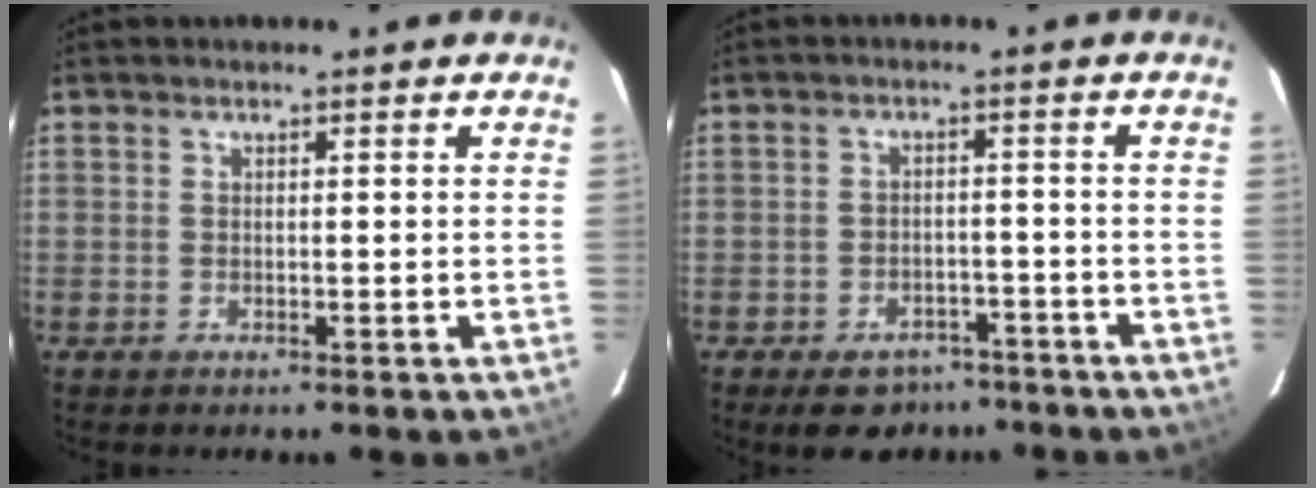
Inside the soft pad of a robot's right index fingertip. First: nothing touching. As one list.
[{"total": 8.3, "force": [-6.2, 5.0, 2.5], "torque": [-0.057, 0.018, -0.073]}]